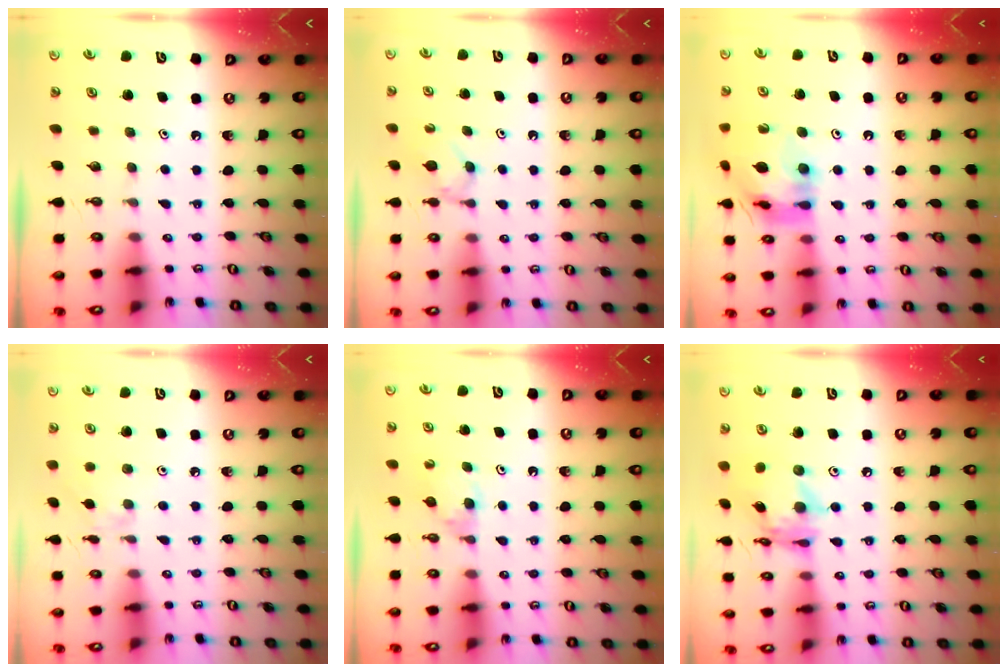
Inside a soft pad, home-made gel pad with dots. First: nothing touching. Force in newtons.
{"total": 3.0, "press": 2.9, "slide": 0.7}
{"total": 15.3, "press": 15.2, "slide": 1.5}
{"total": 1.6, "press": 1.5, "slide": 0.4}
{"total": 5.2, "press": 5.1, "slide": 0.7}
{"total": 13.5, "press": 13.4, "slide": 1.4}